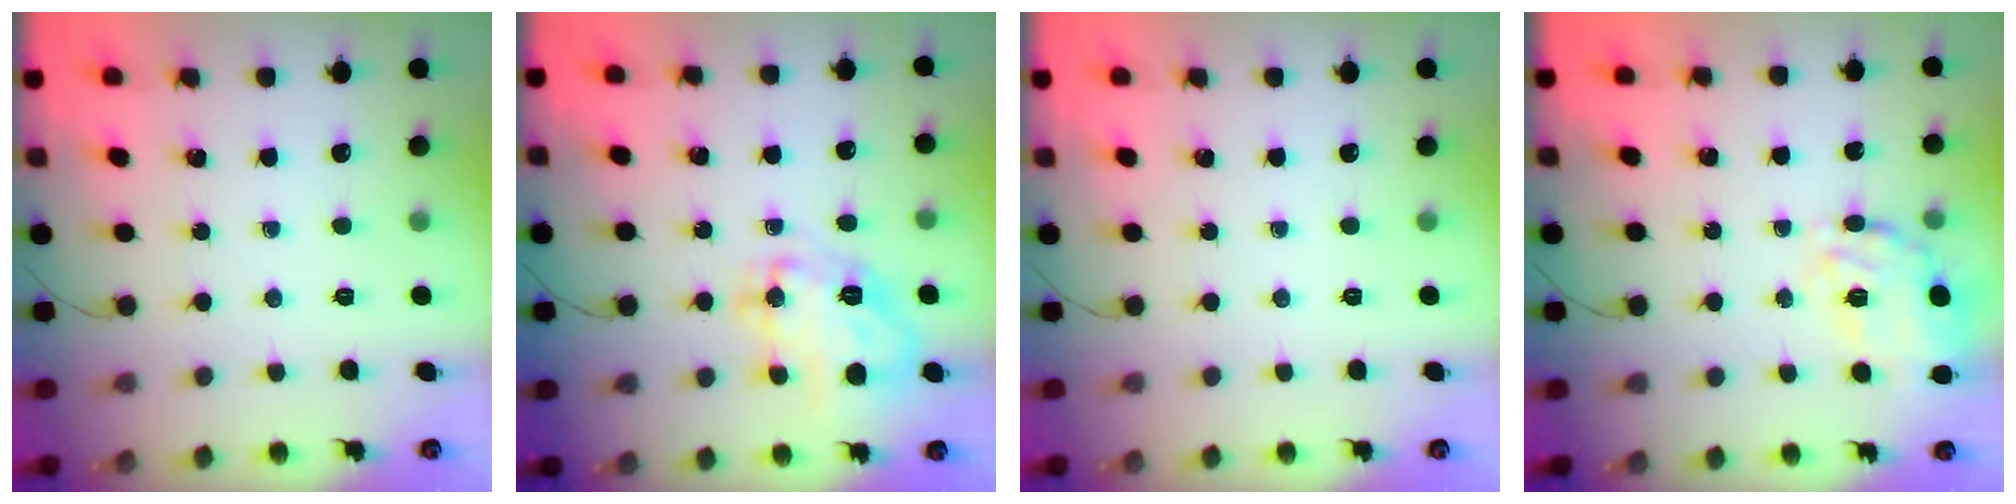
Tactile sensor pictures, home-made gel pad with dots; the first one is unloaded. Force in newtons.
{"total": 16.2, "press": 16.2, "slide": 0.9}
{"total": 0.0}
{"total": 20.2, "press": 20.1, "slide": 2.2}